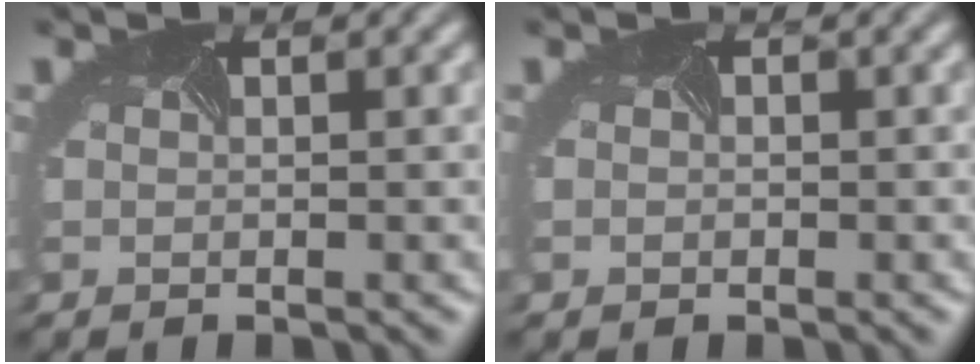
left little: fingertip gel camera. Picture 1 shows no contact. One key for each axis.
{"total": 0.8, "fx": -0.2, "fy": 0.7, "fz": 0.2, "tx": 0.004, "ty": -0.004, "tz": -0.002}